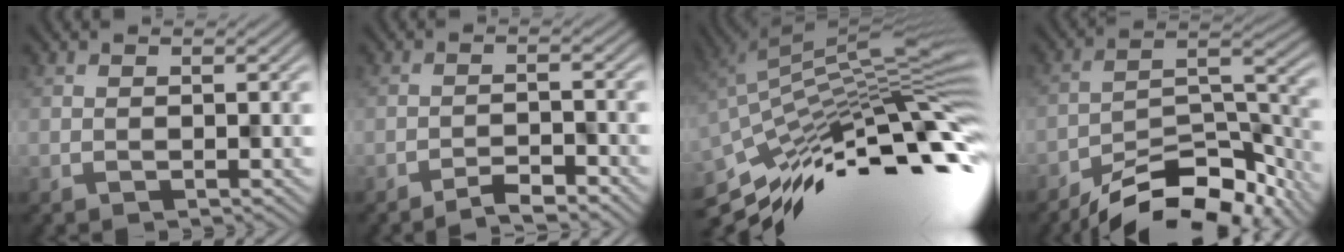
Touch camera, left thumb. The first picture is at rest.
{"total": 3.0, "force": [-2.6, 0.3, 1.5], "torque": [-0.023, 0.007, -0.047]}
{"total": 14.5, "force": [-6.1, 3.7, 12.6], "torque": [-0.245, 0.013, -0.115]}
{"total": 13.4, "force": [-11.1, 3.4, 6.7], "torque": [-0.112, 0.003, -0.185]}